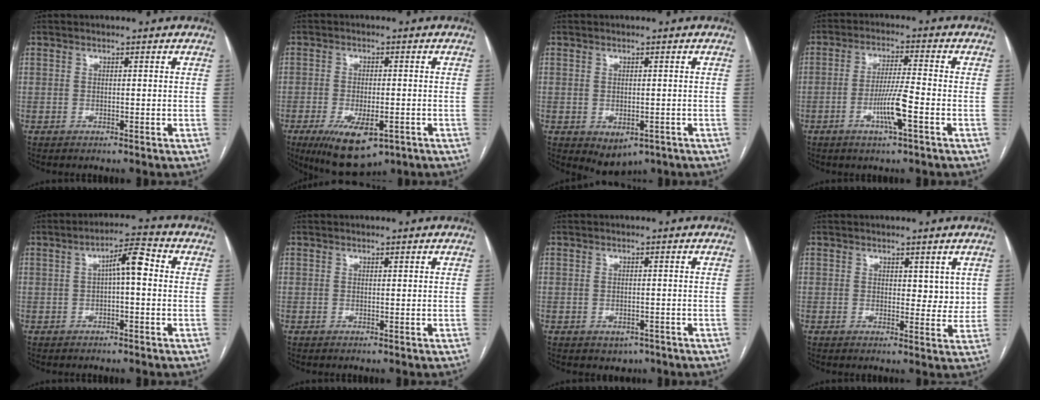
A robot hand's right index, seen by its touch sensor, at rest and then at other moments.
{"total": 10.3, "force": [-5.2, 4.1, 7.9], "torque": [-0.134, -0.018, -0.076]}
{"total": 4.2, "force": [-1.8, 2.8, 2.5], "torque": [-0.032, -0.003, -0.011]}
{"total": 6.7, "force": [-2.6, -0.2, 6.2], "torque": [-0.120, -0.005, -0.049]}
{"total": 5.5, "force": [0.5, 1.2, 5.4], "torque": [-0.089, 0.025, 0.005]}
{"total": 0.0}
{"total": 2.3, "force": [-1.2, 1.7, 1.0], "torque": [-0.009, 0.003, -0.008]}
{"total": 3.5, "force": [1.5, 2.0, 2.5], "torque": [-0.023, -0.006, 0.020]}